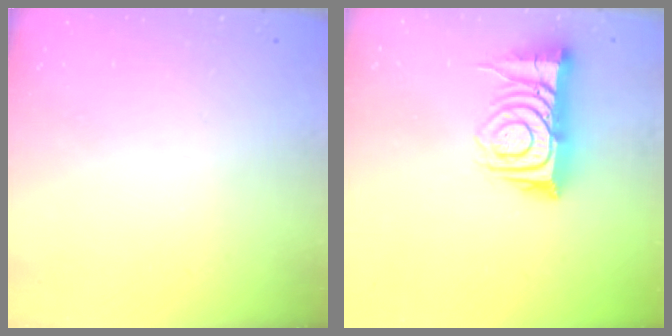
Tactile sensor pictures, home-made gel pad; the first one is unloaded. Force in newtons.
{"total": 12.2, "press": 12.1, "slide": 1.4}